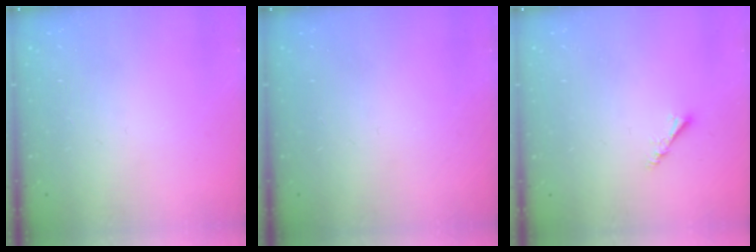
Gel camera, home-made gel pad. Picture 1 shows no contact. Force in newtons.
{"total": 0.0}
{"total": 3.0, "press": 2.9, "slide": 0.6}